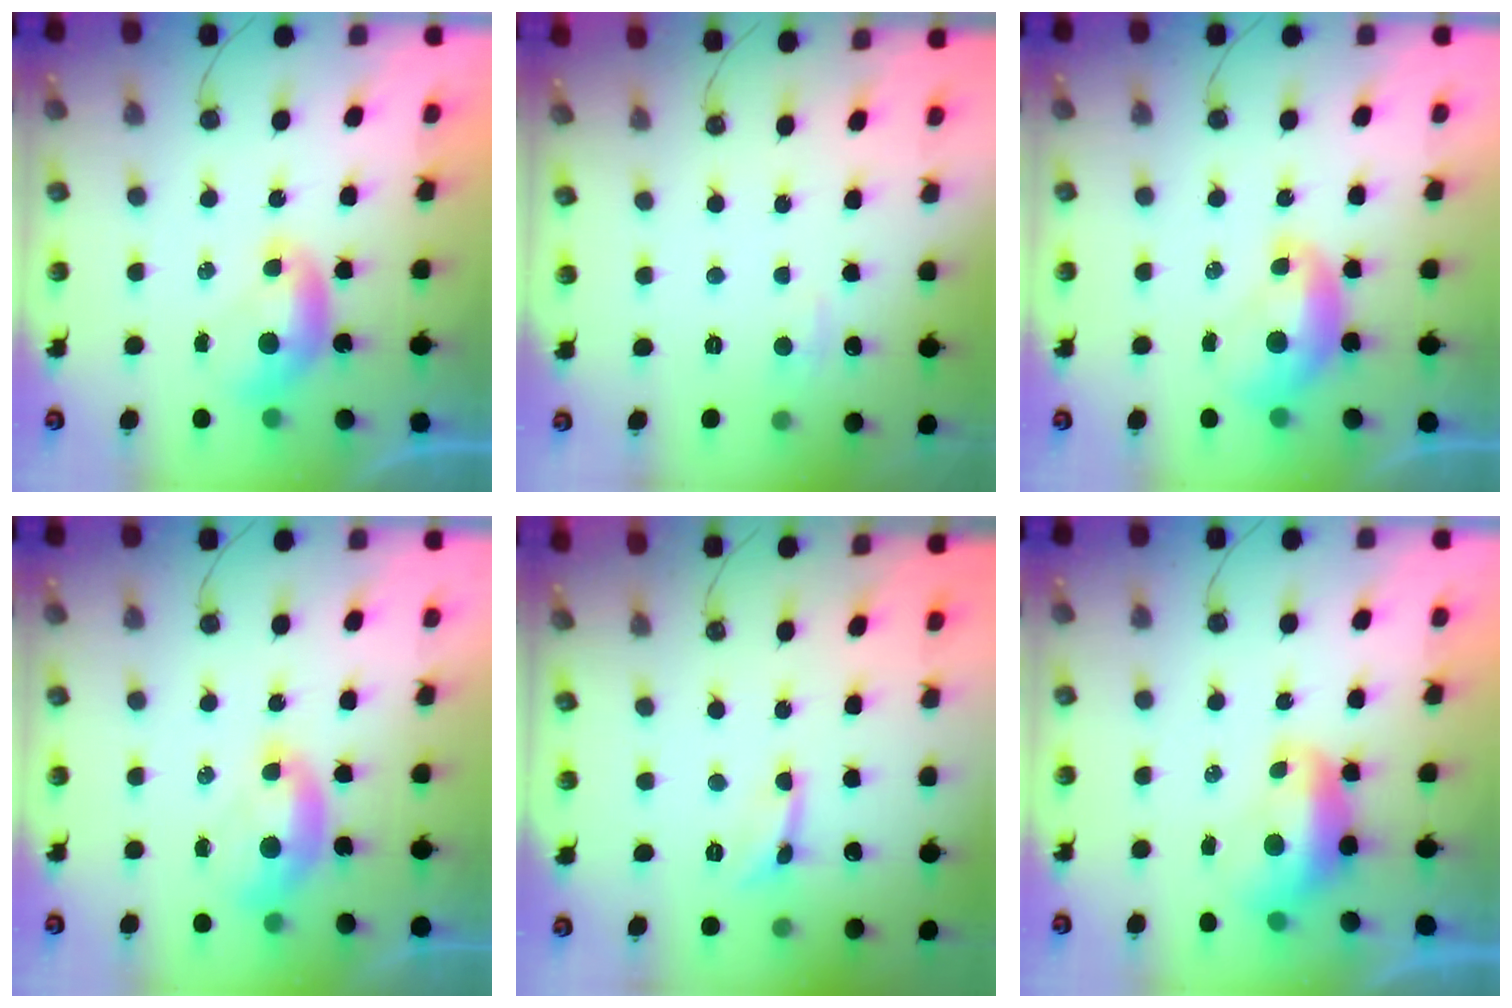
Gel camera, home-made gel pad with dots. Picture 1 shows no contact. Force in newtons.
{"total": 2.4, "press": 2.3, "slide": 0.2}
{"total": 1.6, "press": 1.6, "slide": 0.3}
{"total": 1.8, "press": 1.6, "slide": 0.6}
{"total": 2.8, "press": 2.8, "slide": 0.4}
{"total": 1.7, "press": 1.5, "slide": 0.8}